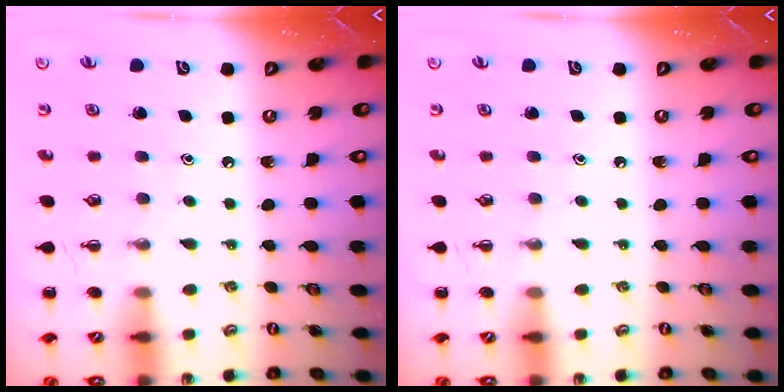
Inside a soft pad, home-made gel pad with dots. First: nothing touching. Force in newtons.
{"total": 0.0}